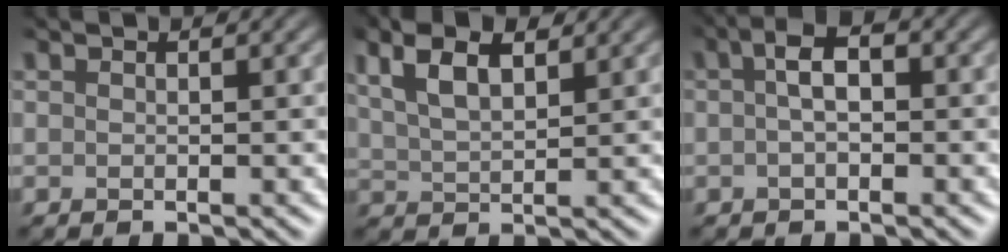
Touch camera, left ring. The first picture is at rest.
{"total": 4.2, "force": [2.3, 1.7, 3.1], "torque": [-0.067, 0.008, 0.046]}
{"total": 2.2, "force": [0.0, 1.0, 2.0], "torque": [-0.038, 0.006, -0.006]}